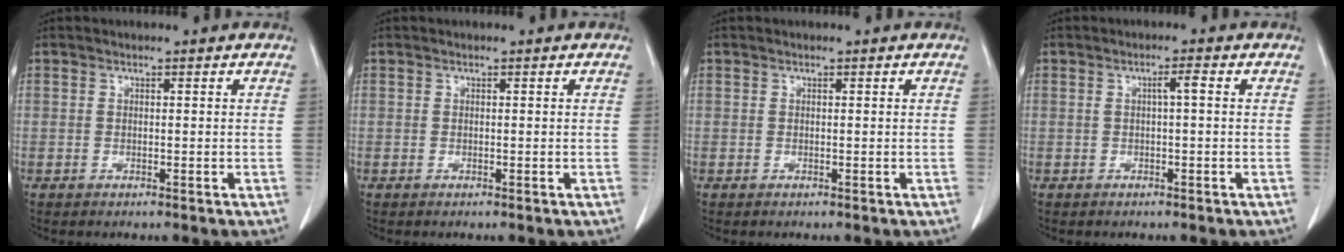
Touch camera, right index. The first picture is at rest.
{"total": 0.0}
{"total": 0.0}
{"total": 1.8, "force": [0.3, 0.0, 1.8], "torque": [-0.030, 0.005, 0.004]}